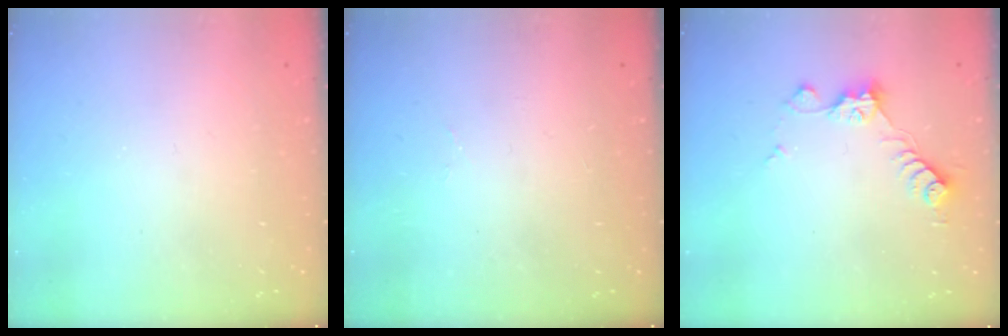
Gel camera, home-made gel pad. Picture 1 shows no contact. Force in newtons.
{"total": 2.0, "press": 1.9, "slide": 0.8}
{"total": 8.1, "press": 8.1, "slide": 0.2}